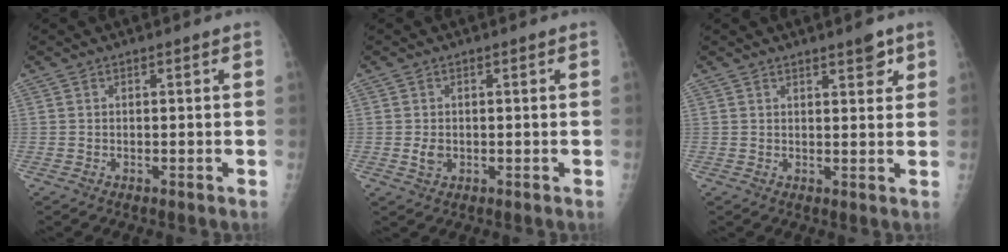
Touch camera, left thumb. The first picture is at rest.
{"total": 2.2, "force": [-0.2, 1.7, 1.4], "torque": [-0.020, -0.001, -0.001]}
{"total": 3.6, "force": [2.3, 1.2, 2.5], "torque": [-0.021, -0.012, 0.029]}